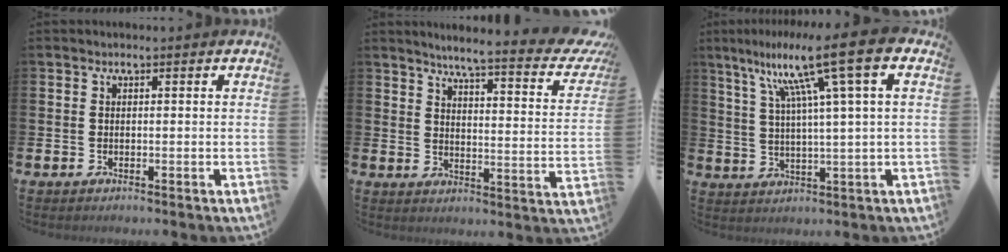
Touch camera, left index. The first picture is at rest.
{"total": 5.3, "force": [4.6, 0.4, 2.7], "torque": [-0.049, -0.047, 0.064]}
{"total": 12.7, "force": [6.5, 0.2, 10.9], "torque": [-0.213, -0.021, 0.095]}